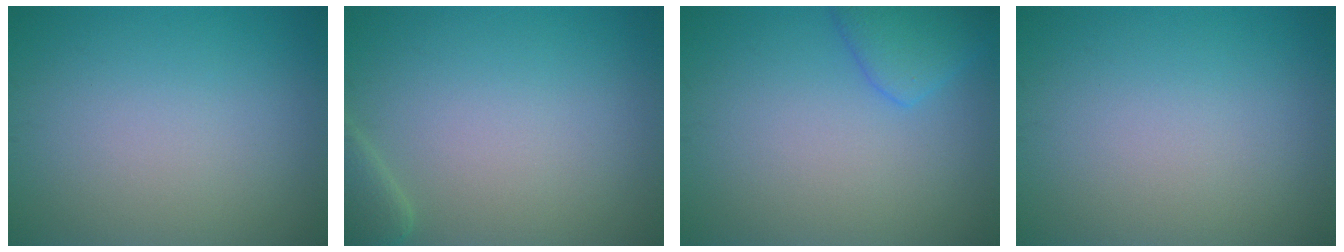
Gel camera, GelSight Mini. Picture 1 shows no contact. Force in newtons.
{"total": 1.9, "press": 1.9, "slide": 0.3}
{"total": 2.9, "press": 2.9, "slide": 0.2}
{"total": 0.0}